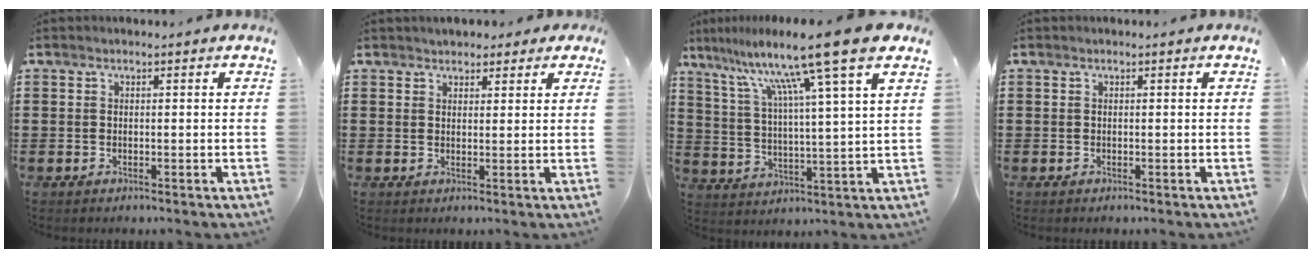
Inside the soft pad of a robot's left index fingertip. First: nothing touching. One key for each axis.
{"total": 2.3, "fx": 1.9, "fy": 1.2, "fz": 0.2, "tx": -0.003, "ty": 0.004, "tz": 0.033}
{"total": 13.4, "fx": 9.8, "fy": -0.8, "fz": 9.2, "tx": -0.205, "ty": -0.049, "tz": 0.150}
{"total": 0.0}